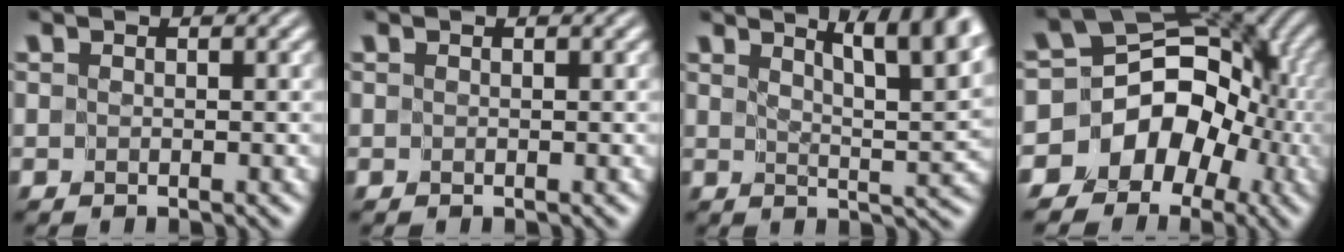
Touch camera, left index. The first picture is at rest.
{"total": 0.0}
{"total": 7.3, "force": [4.9, 1.4, 5.3], "torque": [-0.055, 0.015, 0.062]}
{"total": 10.3, "force": [-3.6, 8.1, 5.2], "torque": [-0.046, 0.017, -0.074]}